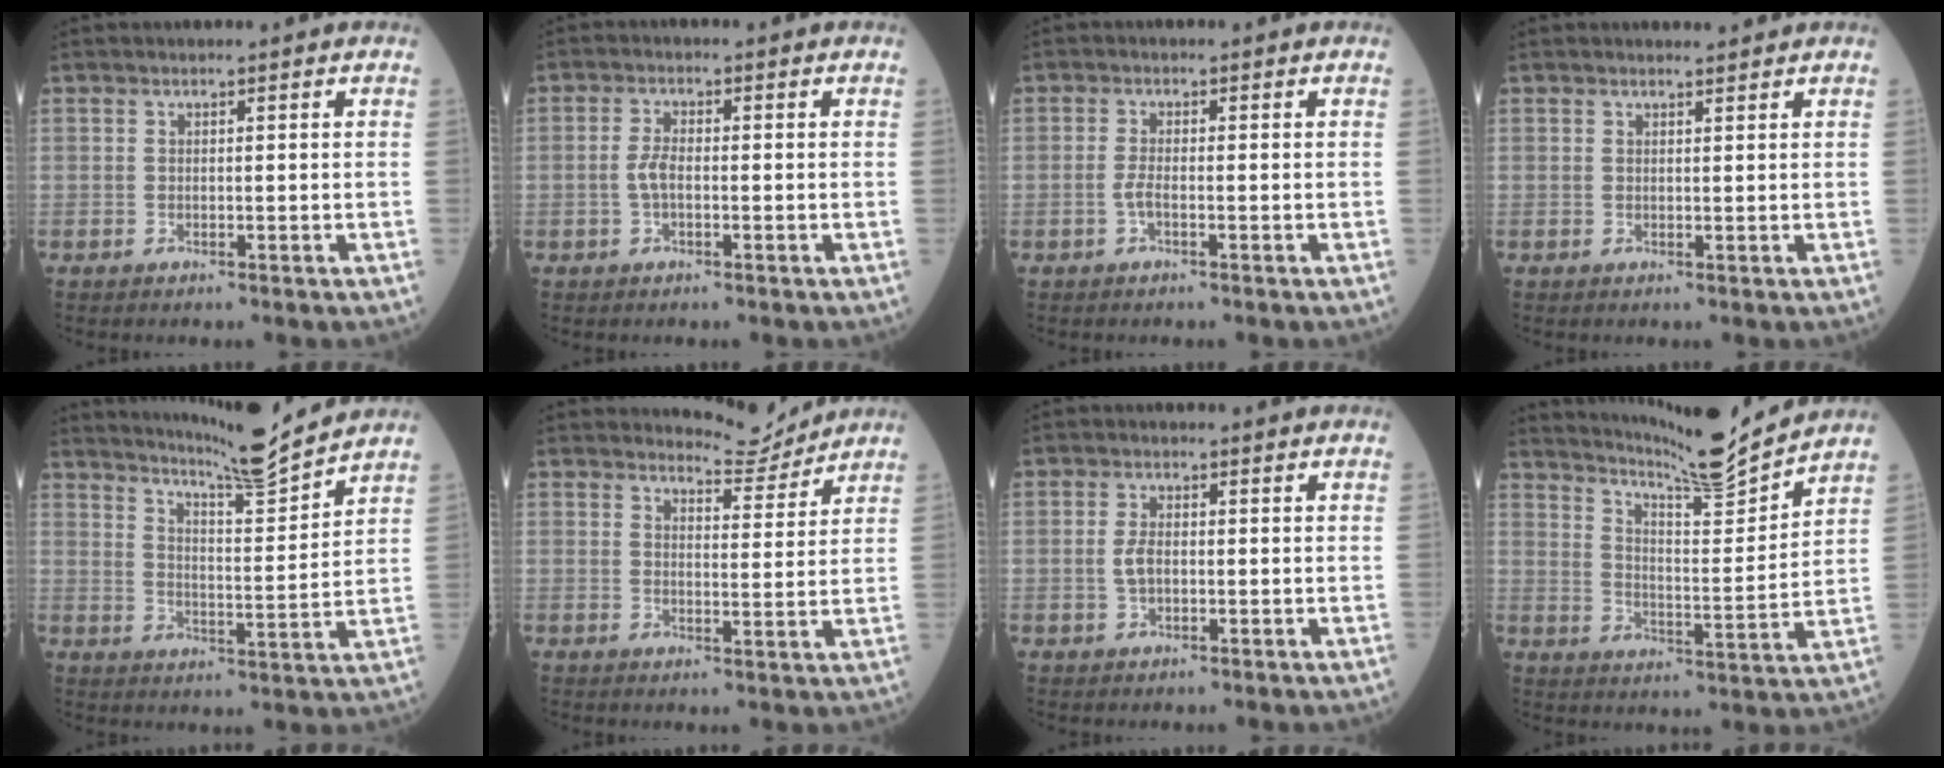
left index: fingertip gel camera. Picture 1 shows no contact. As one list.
[{"total": 2.8, "force": [-0.7, 1.1, 2.4], "torque": [-0.056, 0.004, -0.015]}, {"total": 1.7, "force": [-0.8, 0.2, 1.4], "torque": [-0.030, 0.001, -0.019]}, {"total": 1.1, "force": [1.1, 0.0, 0.1], "torque": [-0.007, -0.005, 0.020]}, {"total": 11.3, "force": [10.8, -1.4, 3.3], "torque": [-0.062, -0.019, 0.165]}, {"total": 4.5, "force": [4.4, 0.3, -0.7], "torque": [-0.001, -0.016, 0.063]}, {"total": 2.6, "force": [-0.4, 1.3, 2.2], "torque": [-0.050, 0.003, -0.010]}, {"total": 12.9, "force": [12.3, -1.6, 3.3], "torque": [-0.062, -0.028, 0.192]}]